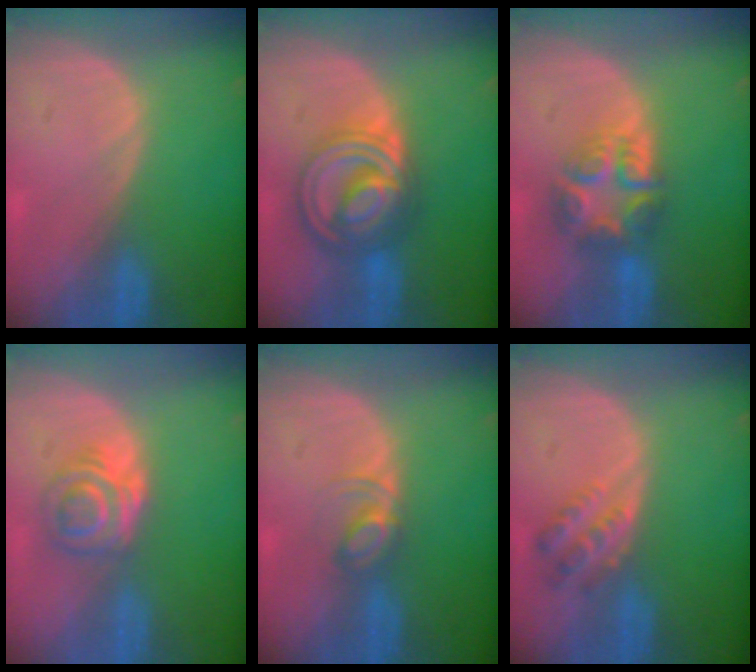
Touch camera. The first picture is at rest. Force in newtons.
{"total": 9.0, "press": 9.0, "slide": 0.7}
{"total": 7.6, "press": 6.7, "slide": 3.7}
{"total": 6.3, "press": 5.2, "slide": 3.5}
{"total": 3.7, "press": 3.7, "slide": 0.3}
{"total": 4.4, "press": 4.1, "slide": 1.7}